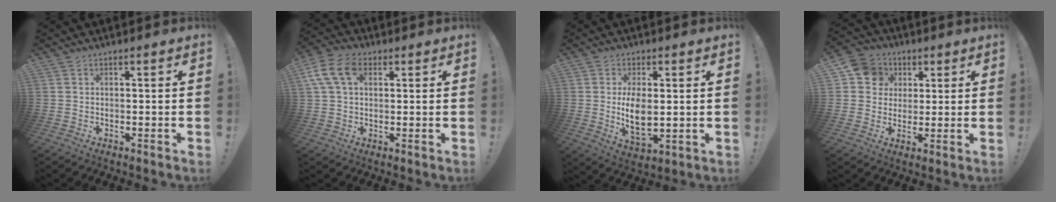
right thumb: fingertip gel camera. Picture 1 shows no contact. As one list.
[{"total": 11.0, "force": [3.8, 7.1, 7.5], "torque": [-0.141, 0.004, 0.074]}, {"total": 8.8, "force": [0.7, 4.7, 7.4], "torque": [-0.120, -0.023, 0.009]}, {"total": 9.9, "force": [3.1, 9.0, 2.8], "torque": [-0.031, -0.009, 0.063]}]